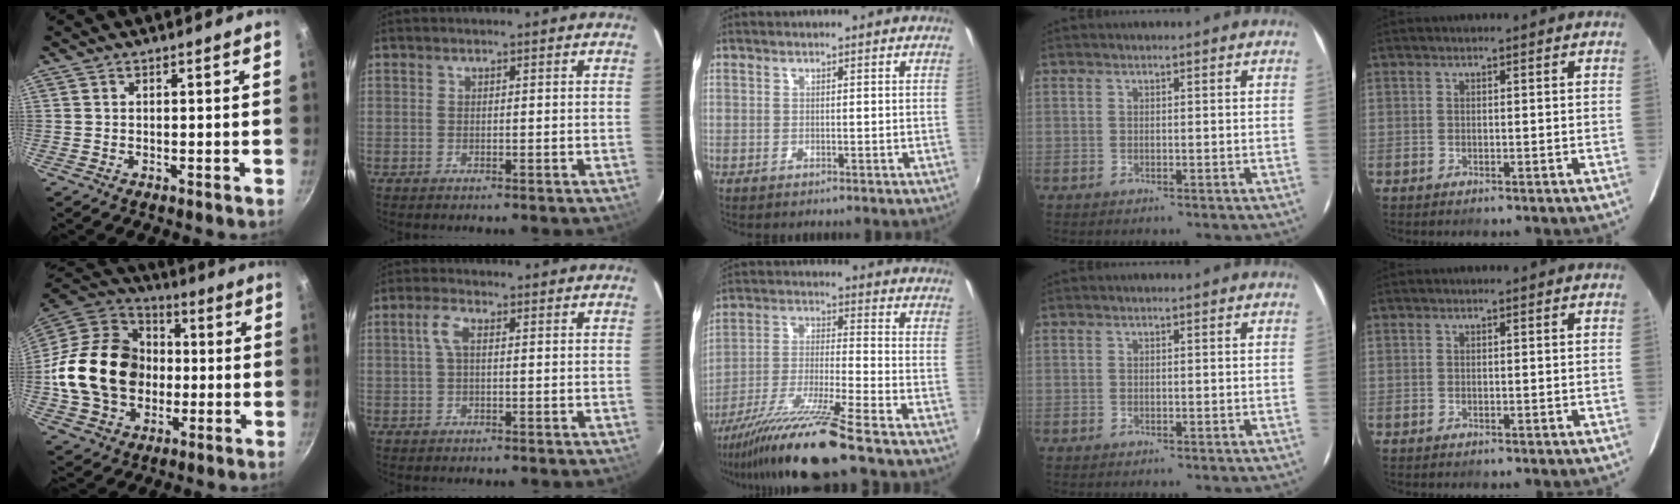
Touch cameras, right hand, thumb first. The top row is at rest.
{"thumb": {"total": 22.2, "force": [-1.8, 17.8, 13.2], "torque": [-0.214, 0.041, -0.027]}, "index": {"total": 3.0, "force": [0.5, 1.1, 2.8], "torque": [-0.060, 0.009, 0.009]}, "middle": {"total": 13.7, "force": [-10.8, -1.8, 8.2], "torque": [-0.162, -0.023, -0.195]}}